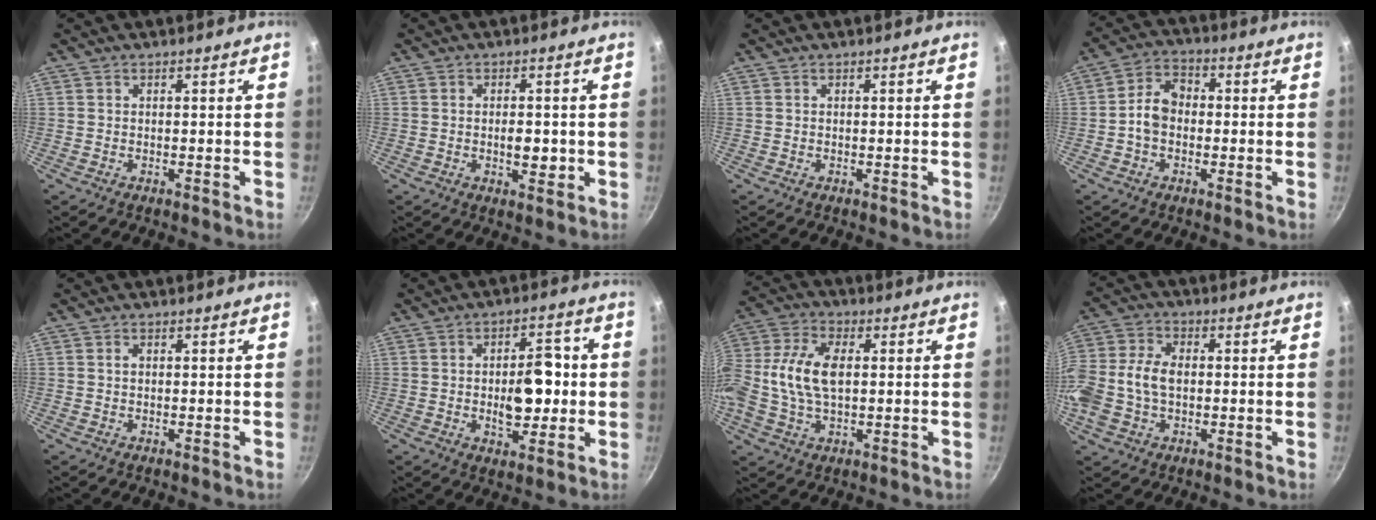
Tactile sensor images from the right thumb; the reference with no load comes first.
{"total": 3.9, "force": [-0.5, 2.0, 3.3], "torque": [-0.038, -0.001, -0.007]}
{"total": 0.0}
{"total": 6.8, "force": [-0.8, 5.1, 4.5], "torque": [-0.057, 0.025, -0.027]}
{"total": 0.8, "force": [0.1, 0.5, 0.5], "torque": [-0.010, 0.003, 0.002]}
{"total": 10.5, "force": [-0.7, 6.0, 8.5], "torque": [-0.089, 0.014, -0.009]}
{"total": 12.9, "force": [0.6, 7.5, 10.5], "torque": [-0.213, 0.025, -0.004]}
{"total": 13.0, "force": [-1.0, 9.0, 9.4], "torque": [-0.197, 0.026, -0.028]}